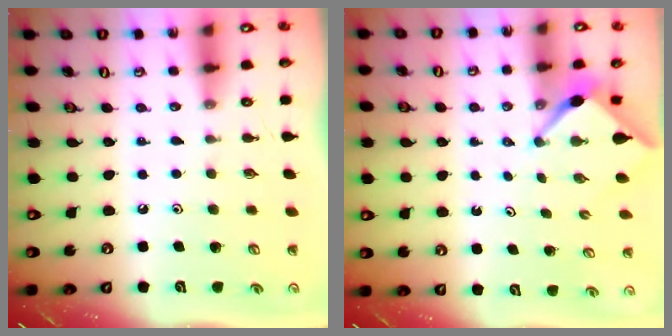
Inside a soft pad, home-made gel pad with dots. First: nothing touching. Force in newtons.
{"total": 2.6, "press": 2.6, "slide": 0.3}